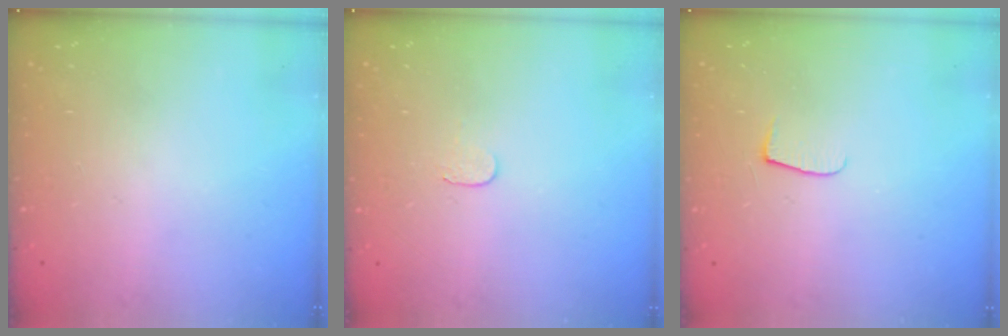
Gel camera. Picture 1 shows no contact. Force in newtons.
{"total": 3.8, "press": 3.8, "slide": 0.4}
{"total": 4.3, "press": 4.2, "slide": 0.5}